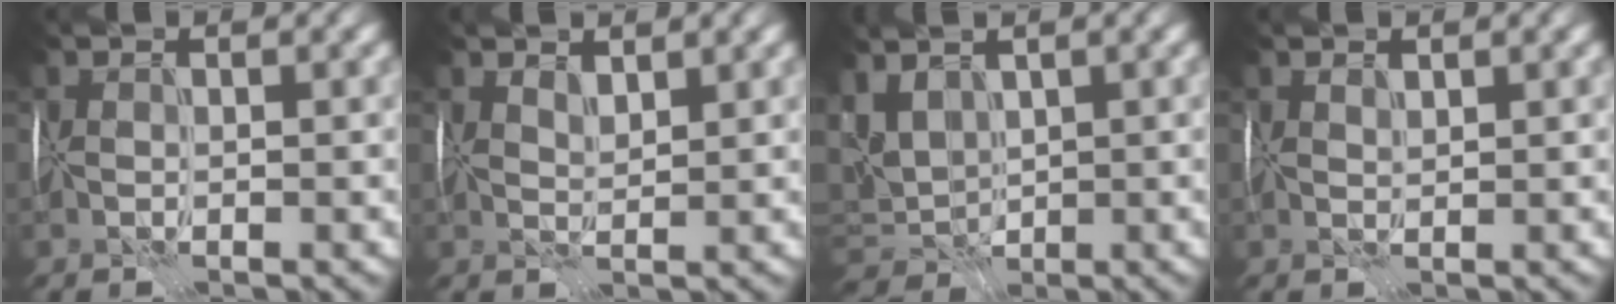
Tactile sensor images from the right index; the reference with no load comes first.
{"total": 1.2, "force": [1.1, 0.2, 0.6], "torque": [-0.012, -0.005, 0.021]}
{"total": 4.3, "force": [1.4, 2.8, 2.9], "torque": [-0.082, 0.003, 0.025]}
{"total": 0.6, "force": [0.6, -0.1, 0.0], "torque": [-0.003, -0.004, 0.010]}